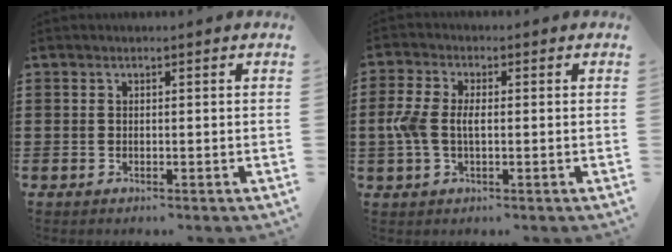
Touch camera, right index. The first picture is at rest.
{"total": 4.9, "force": [-0.4, 2.6, 4.1], "torque": [-0.107, -0.003, -0.016]}